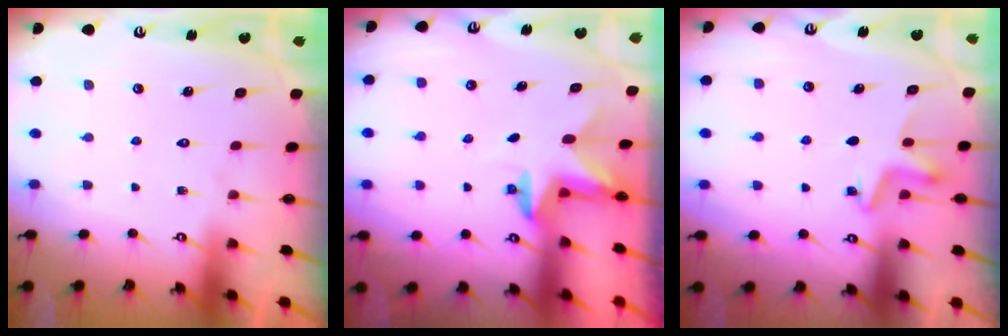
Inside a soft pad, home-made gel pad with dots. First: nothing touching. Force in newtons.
{"total": 2.3, "press": 2.3, "slide": 0.4}
{"total": 4.1, "press": 4.1, "slide": 0.4}